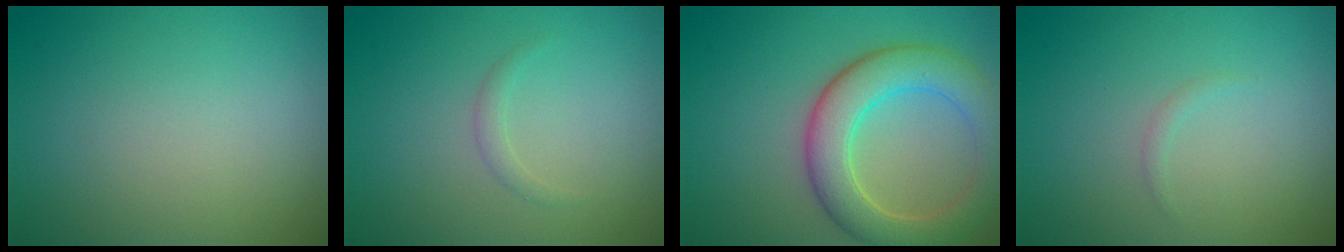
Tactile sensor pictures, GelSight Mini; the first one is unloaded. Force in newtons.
{"total": 0.8, "press": 0.8, "slide": 0.0}
{"total": 6.3, "press": 6.2, "slide": 0.6}
{"total": 0.5, "press": 0.5, "slide": 0.1}